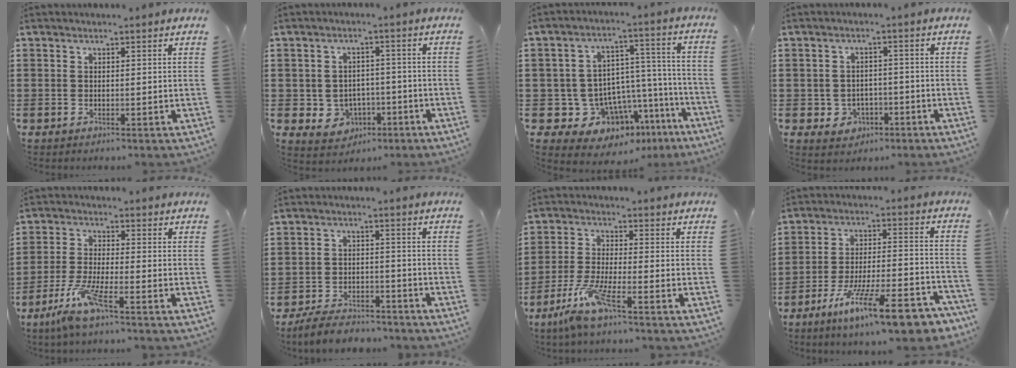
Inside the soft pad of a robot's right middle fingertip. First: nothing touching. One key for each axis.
{"total": 3.4, "fx": -1.4, "fy": 3.0, "fz": 1.1, "tx": -0.032, "ty": 0.004, "tz": -0.028}
{"total": 8.7, "fx": -6.0, "fy": 6.1, "fz": 1.5, "tx": -0.046, "ty": 0.007, "tz": -0.100}
{"total": 2.2, "fx": -1.3, "fy": 1.7, "fz": 0.6, "tx": -0.020, "ty": 0.000, "tz": -0.030}
{"total": 6.8, "fx": -4.3, "fy": 0.8, "fz": 5.3, "tx": -0.118, "ty": -0.014, "tz": -0.082}
{"total": 5.2, "fx": -5.0, "fy": 0.9, "fz": 1.1, "tx": -0.025, "ty": 0.008, "tz": -0.099}
{"total": 7.0, "fx": -4.6, "fy": 0.7, "fz": 5.3, "tx": -0.118, "ty": -0.016, "tz": -0.087}
{"total": 14.6, "fx": -10.8, "fy": 1.9, "fz": 9.6, "tx": -0.157, "ty": 0.034, "tz": -0.190}